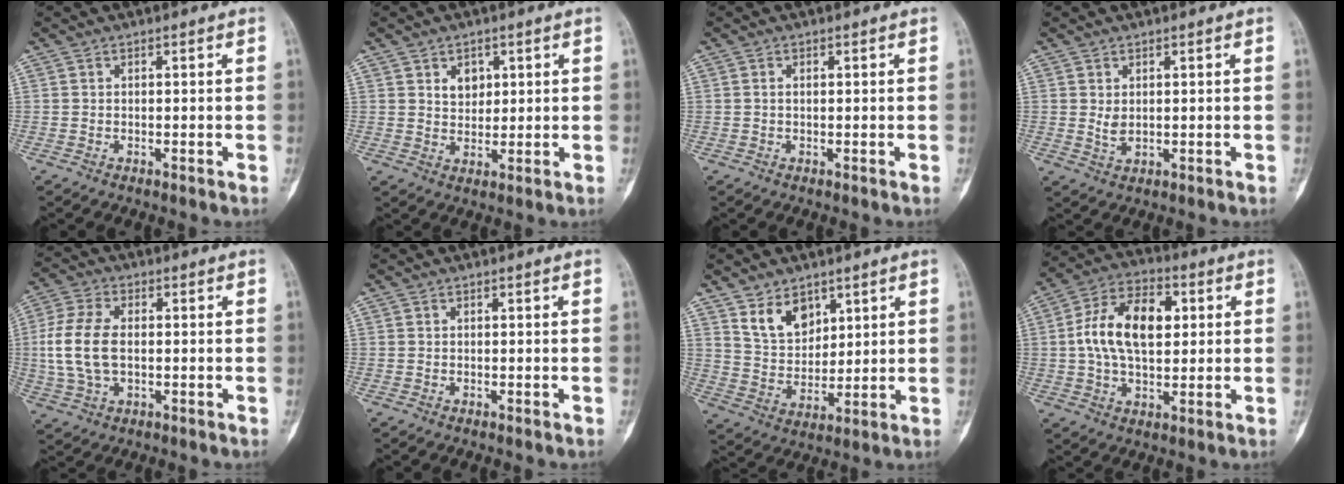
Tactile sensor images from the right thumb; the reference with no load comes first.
{"total": 3.9, "force": [1.7, 3.0, 1.9], "torque": [-0.012, -0.012, 0.031]}
{"total": 0.7, "force": [0.1, 0.4, 0.5], "torque": [-0.017, 0.004, 0.004]}
{"total": 2.3, "force": [0.6, 1.3, 1.7], "torque": [-0.024, -0.008, 0.016]}
{"total": 10.8, "force": [0.0, 6.3, 8.7], "torque": [-0.193, 0.009, 0.000]}
{"total": 0.0}
{"total": 8.7, "force": [5.1, 5.6, 4.2], "torque": [-0.050, -0.039, 0.105]}
{"total": 14.6, "force": [2.1, 8.4, 11.7], "torque": [-0.202, 0.015, 0.032]}